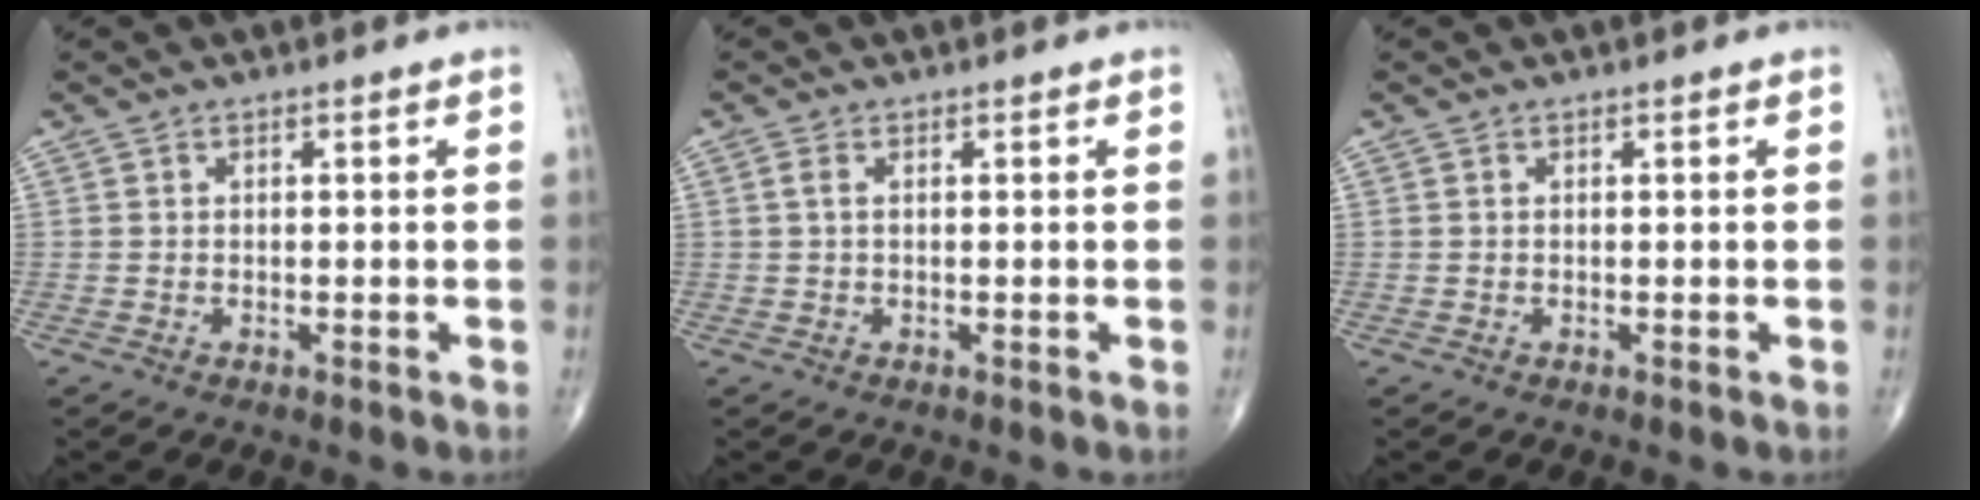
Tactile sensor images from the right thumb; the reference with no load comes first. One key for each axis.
{"total": 1.3, "fx": 0.3, "fy": 0.6, "fz": 1.2, "tx": -0.032, "ty": 0.006, "tz": 0.006}
{"total": 0.0}